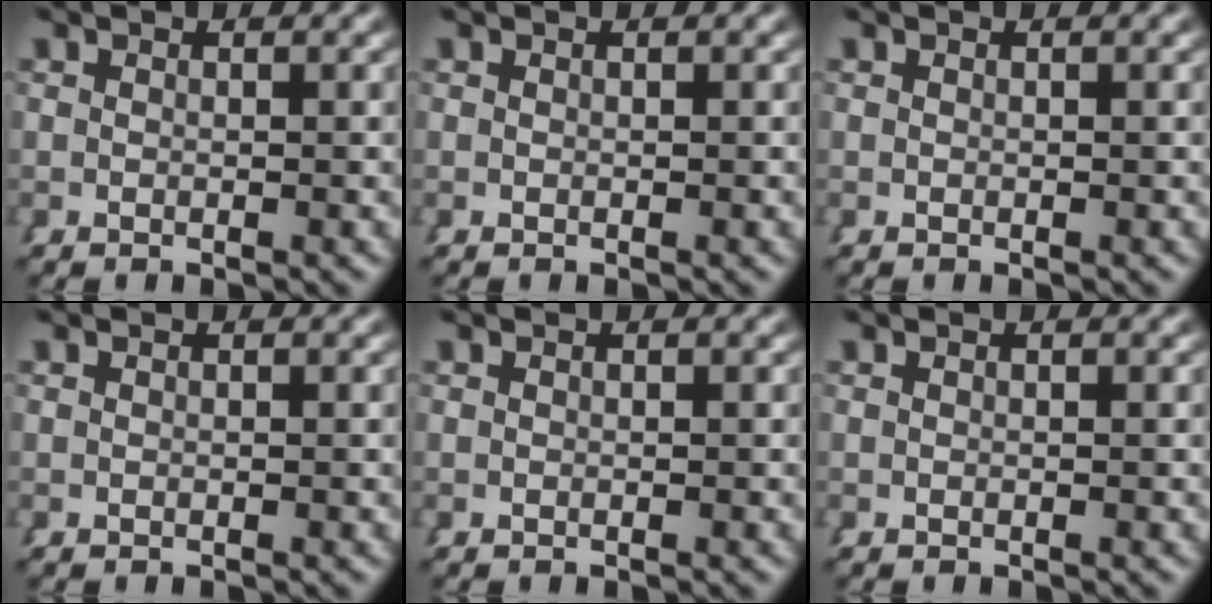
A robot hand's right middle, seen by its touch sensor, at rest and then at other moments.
{"total": 0.0}
{"total": 0.0}
{"total": 0.0}
{"total": 0.0}
{"total": 0.0}